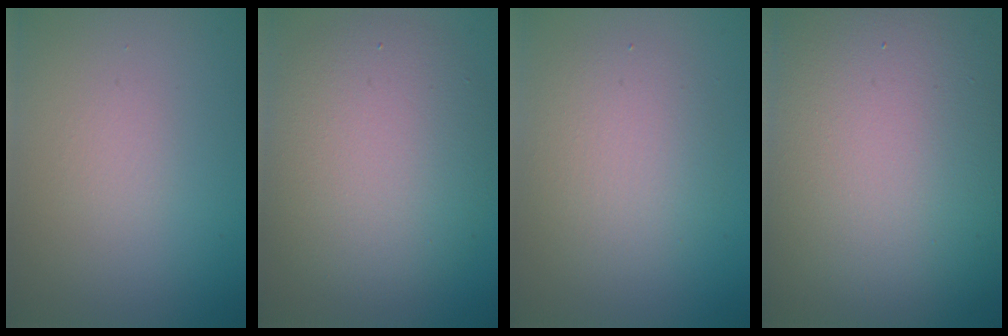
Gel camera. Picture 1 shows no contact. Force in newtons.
{"total": 7.4, "press": 7.4, "slide": 0.8}
{"total": 3.7, "press": 3.6, "slide": 0.3}
{"total": 17.8, "press": 17.8, "slide": 1.1}